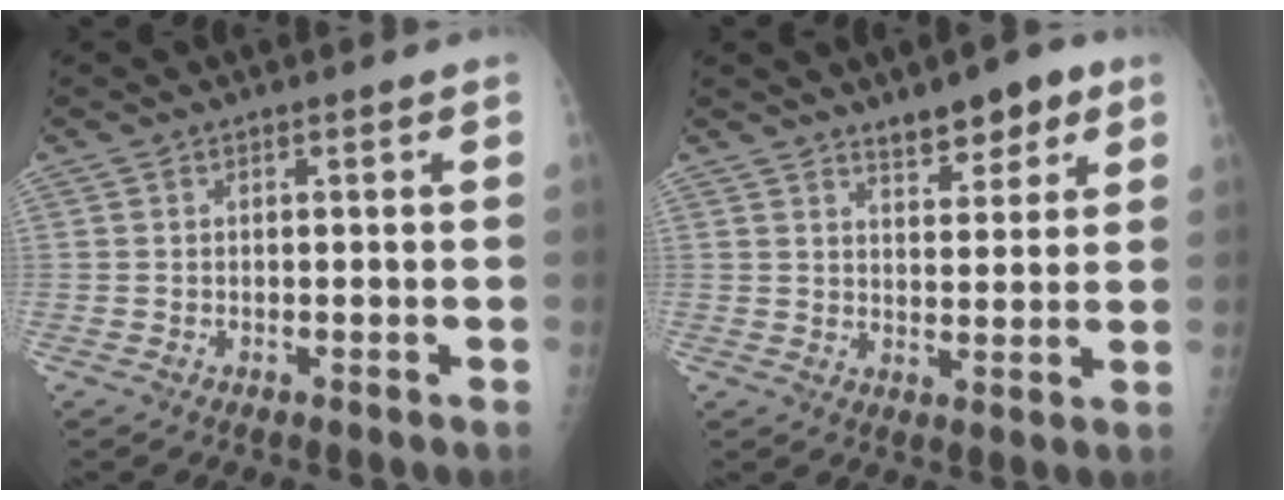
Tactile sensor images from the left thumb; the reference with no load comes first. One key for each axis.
{"total": 7.4, "fx": 5.0, "fy": 3.0, "fz": 4.5, "tx": -0.040, "ty": -0.028, "tz": 0.072}